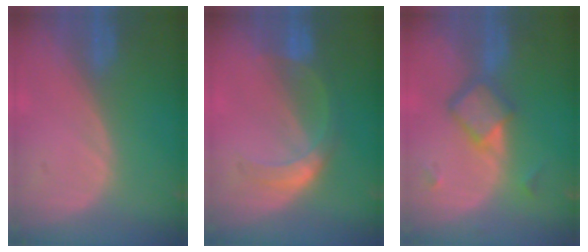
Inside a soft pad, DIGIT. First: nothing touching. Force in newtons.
{"total": 5.6, "press": 5.1, "slide": 2.4}
{"total": 6.2, "press": 5.3, "slide": 3.2}